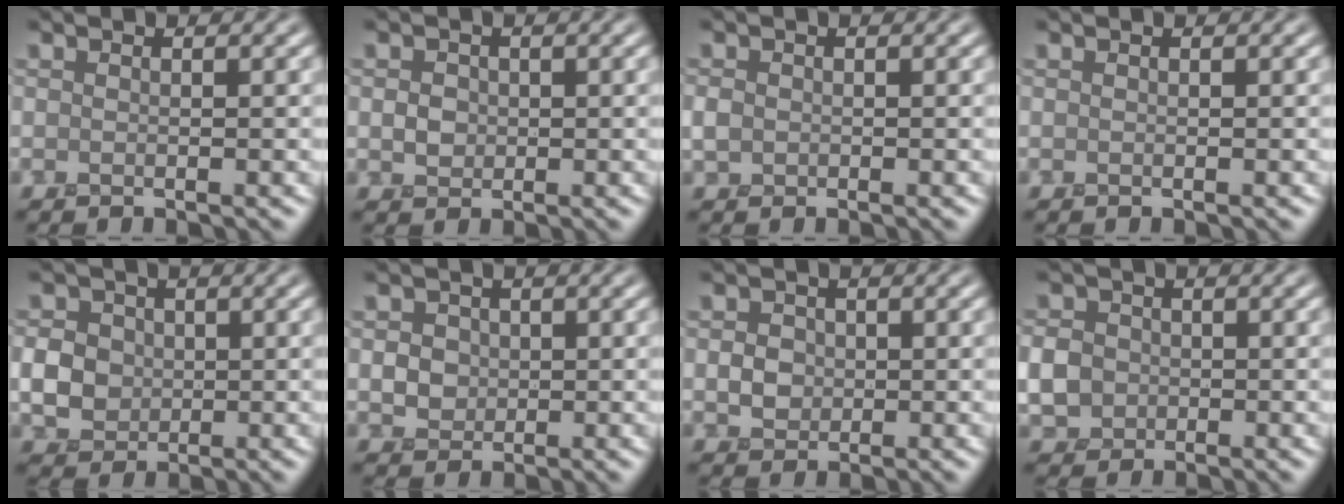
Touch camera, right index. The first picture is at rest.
{"total": 1.5, "force": [0.0, 1.3, 0.6], "torque": [-0.010, -0.001, -0.002]}
{"total": 1.3, "force": [-0.1, 1.1, 0.6], "torque": [-0.013, 0.001, -0.009]}
{"total": 0.0}
{"total": 3.6, "force": [-0.1, 3.1, 1.7], "torque": [-0.033, 0.003, -0.004]}
{"total": 2.8, "force": [0.5, 2.5, 1.2], "torque": [-0.021, 0.006, 0.010]}
{"total": 1.9, "force": [-0.1, 1.7, 0.9], "torque": [-0.012, -0.002, -0.004]}
{"total": 3.9, "force": [-0.5, 3.5, 1.7], "torque": [-0.035, 0.003, -0.019]}